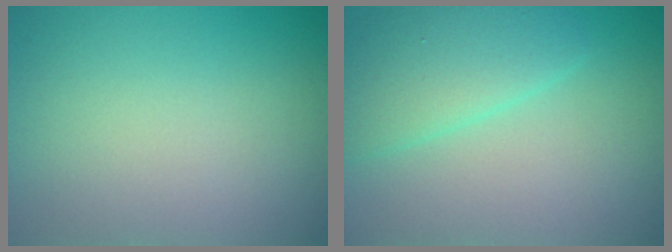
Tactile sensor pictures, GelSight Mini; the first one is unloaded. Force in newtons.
{"total": 3.8, "press": 3.8, "slide": 0.2}